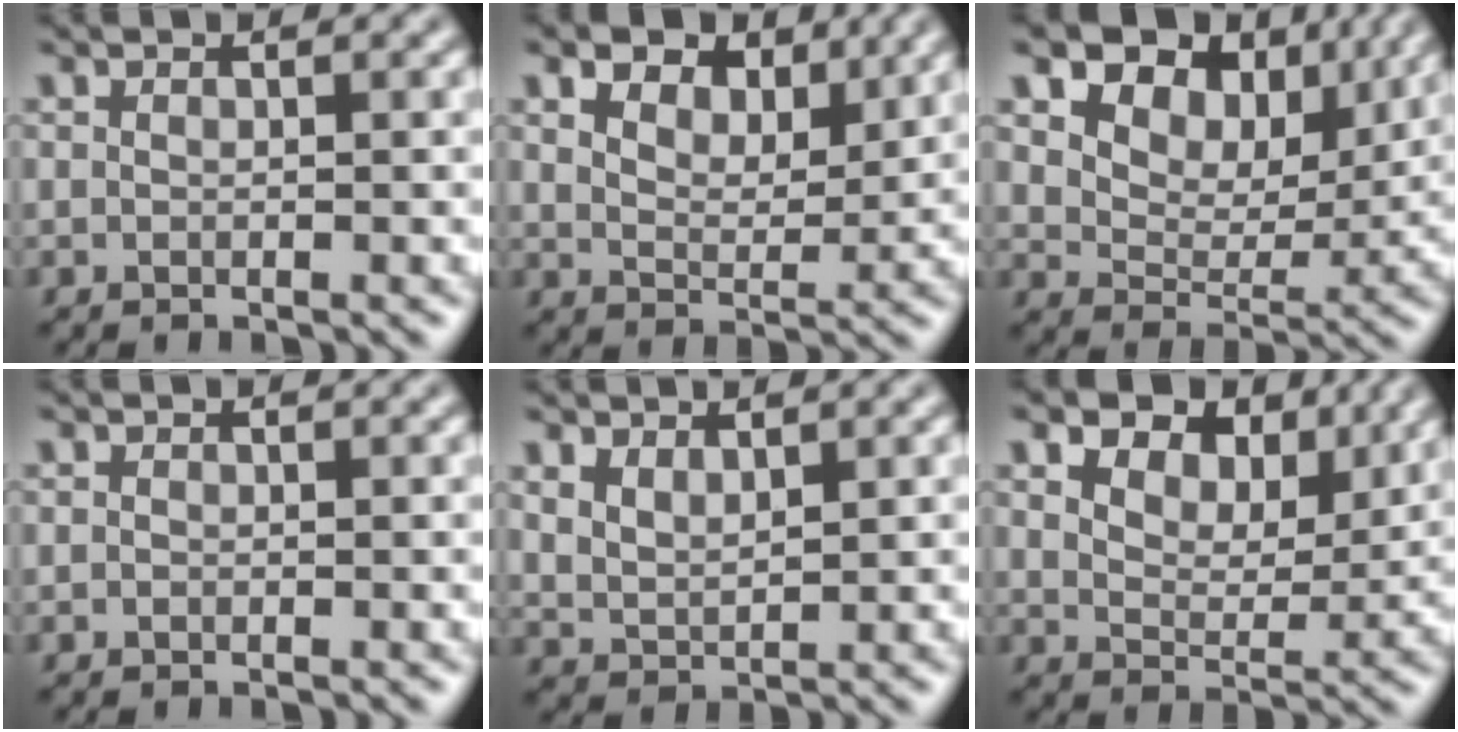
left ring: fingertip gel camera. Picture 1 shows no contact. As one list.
[{"total": 6.8, "force": [4.5, 3.5, 3.8], "torque": [-0.067, 0.009, 0.056]}, {"total": 10.0, "force": [5.5, 6.1, 5.6], "torque": [-0.104, 0.006, 0.082]}, {"total": 0.0}, {"total": 2.3, "force": [1.5, 1.1, 1.2], "torque": [-0.030, -0.005, 0.035]}, {"total": 9.0, "force": [5.5, 4.9, 5.2], "torque": [-0.083, 0.009, 0.075]}]